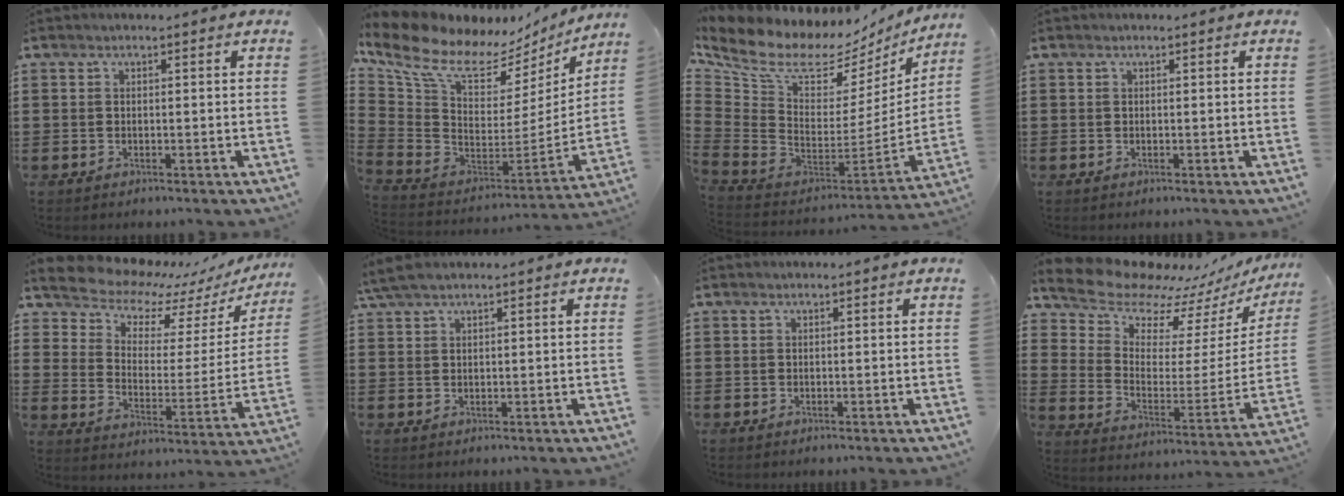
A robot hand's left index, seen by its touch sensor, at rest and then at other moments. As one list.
[{"total": 10.3, "force": [6.9, 4.9, 5.8], "torque": [-0.154, -0.047, 0.119]}, {"total": 9.2, "force": [7.0, 4.3, 4.3], "torque": [-0.140, -0.071, 0.116]}, {"total": 0.0}, {"total": 8.1, "force": [7.6, 2.5, 1.1], "torque": [-0.055, -0.069, 0.130]}, {"total": 2.7, "force": [1.9, 0.5, 1.8], "torque": [-0.040, 0.004, 0.037]}, {"total": 0.0}, {"total": 10.4, "force": [9.5, 3.6, 2.0], "torque": [-0.073, -0.084, 0.161]}]